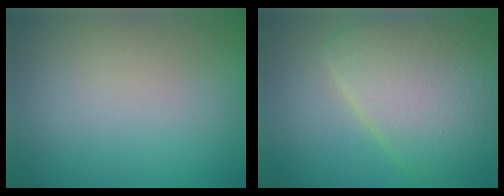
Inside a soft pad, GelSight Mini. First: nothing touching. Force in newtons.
{"total": 7.7, "press": 7.7, "slide": 0.4}